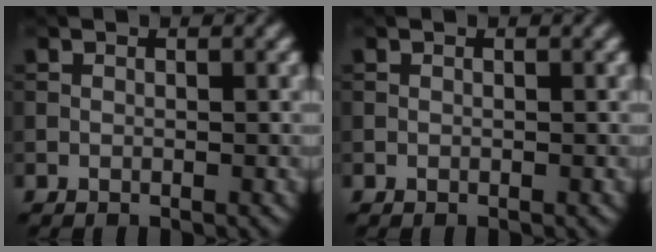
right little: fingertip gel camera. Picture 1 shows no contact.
{"total": 0.0}